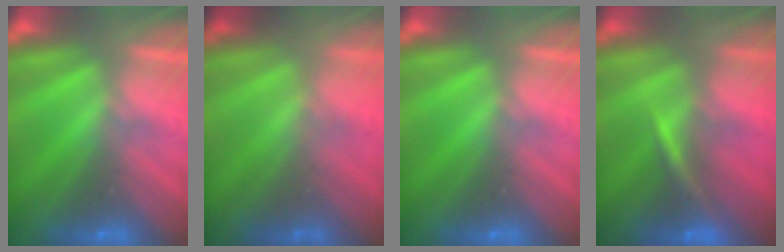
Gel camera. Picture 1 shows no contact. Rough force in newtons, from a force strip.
{"total": 1.7}
{"total": 0.0}
{"total": 3.1}